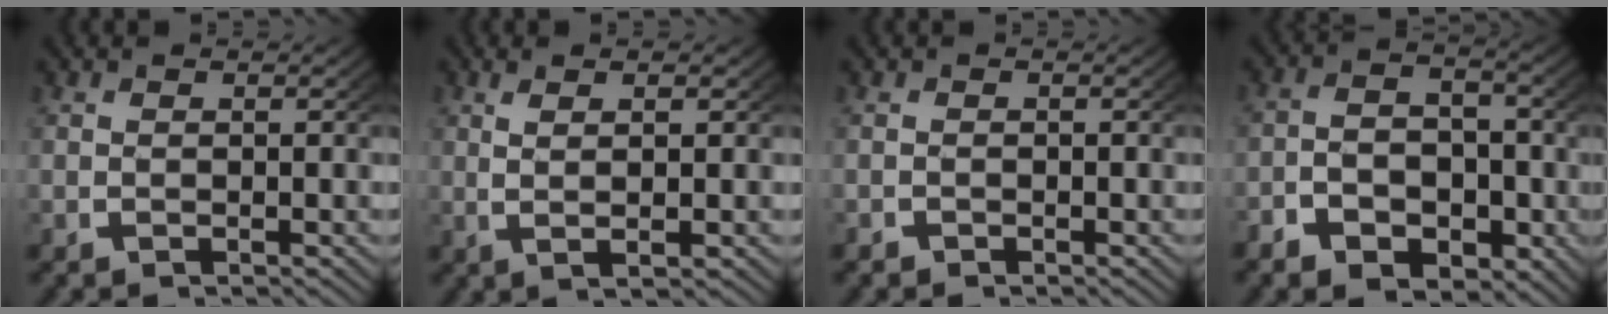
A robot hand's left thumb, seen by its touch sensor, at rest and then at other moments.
{"total": 2.3, "force": [0.8, 0.2, 2.2], "torque": [-0.043, -0.002, 0.022]}
{"total": 0.9, "force": [-0.6, 0.7, -0.1], "torque": [0.006, -0.007, -0.011]}
{"total": 6.5, "force": [-2.2, 4.7, 3.9], "torque": [-0.066, -0.024, -0.033]}